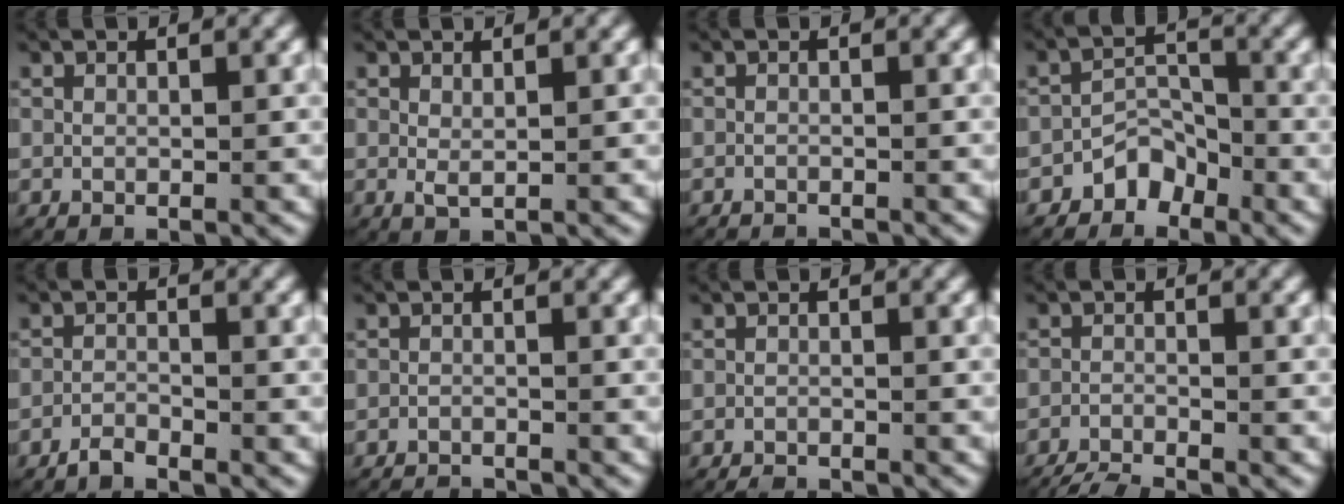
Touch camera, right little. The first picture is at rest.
{"total": 1.2, "force": [0.1, 0.4, 1.1], "torque": [-0.029, -0.008, 0.007]}
{"total": 1.4, "force": [-1.4, 0.1, 0.0], "torque": [-0.005, -0.010, -0.020]}
{"total": 3.4, "force": [-2.4, 2.2, 1.2], "torque": [-0.018, 0.001, -0.050]}
{"total": 1.5, "force": [-1.5, 0.2, 0.1], "torque": [-0.005, -0.003, -0.031]}
{"total": 2.4, "force": [-2.4, 0.3, 0.2], "torque": [-0.004, -0.011, -0.038]}
{"total": 1.4, "force": [-1.4, 0.1, 0.1], "torque": [-0.004, -0.008, -0.022]}
{"total": 5.8, "force": [-5.5, 1.5, 0.8], "torque": [-0.017, -0.020, -0.086]}